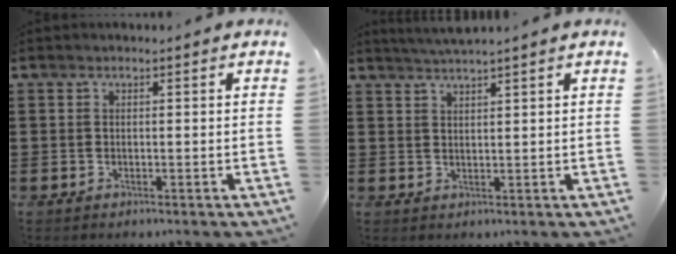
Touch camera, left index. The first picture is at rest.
{"total": 2.0, "force": [1.8, -0.6, 0.5], "torque": [-0.012, -0.003, 0.035]}